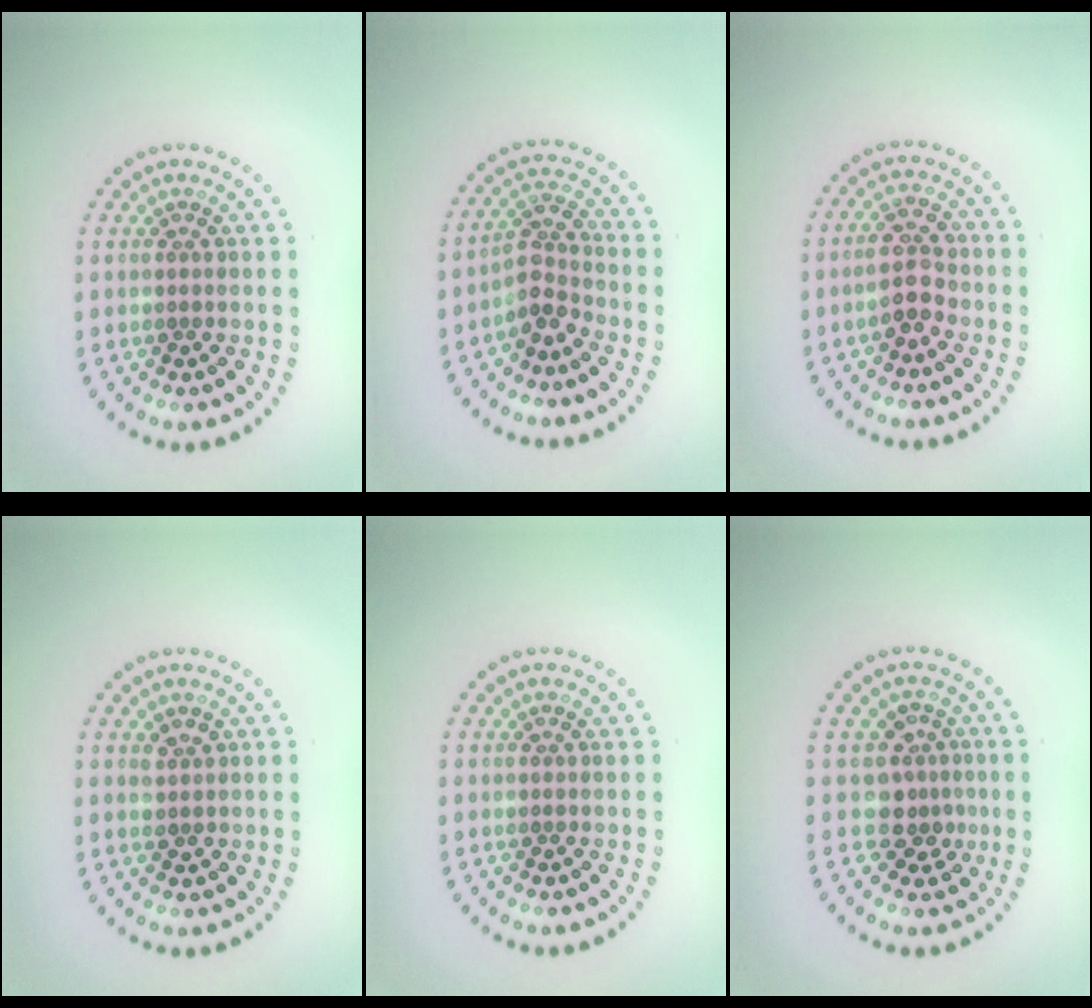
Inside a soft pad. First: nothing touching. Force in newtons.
{"total": 2.6, "press": 1.9, "slide": 1.7}
{"total": 2.7, "press": 2.7, "slide": 0.6}
{"total": 1.3, "press": 1.3, "slide": 0.2}
{"total": 0.0}
{"total": 2.8, "press": 2.0, "slide": 1.9}